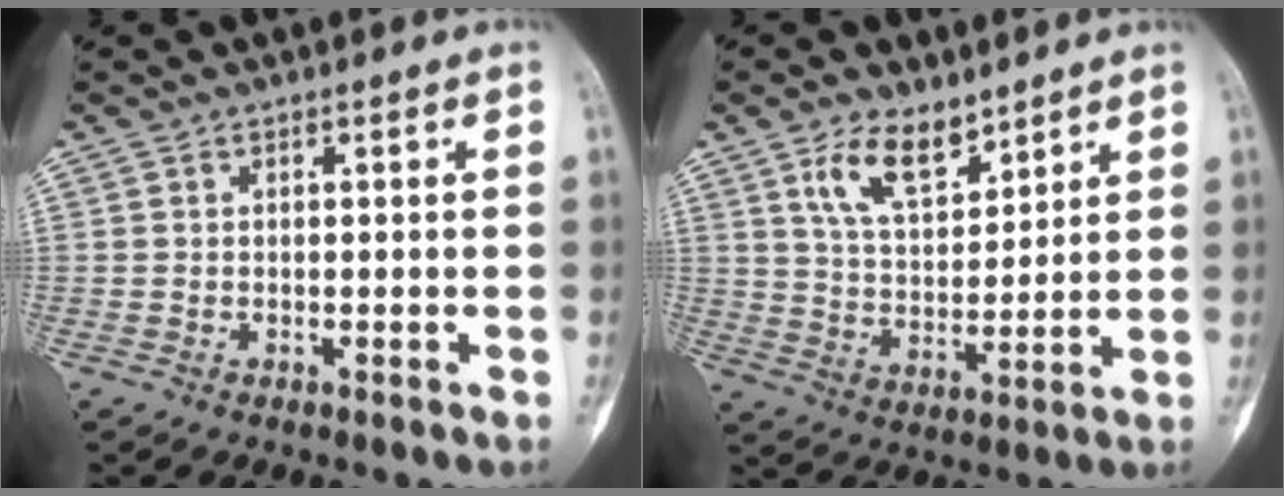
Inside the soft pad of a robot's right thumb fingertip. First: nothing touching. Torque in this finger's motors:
{"motor_torque": [-0.78, 1.51, 0.04, 0.23, 0.27]}